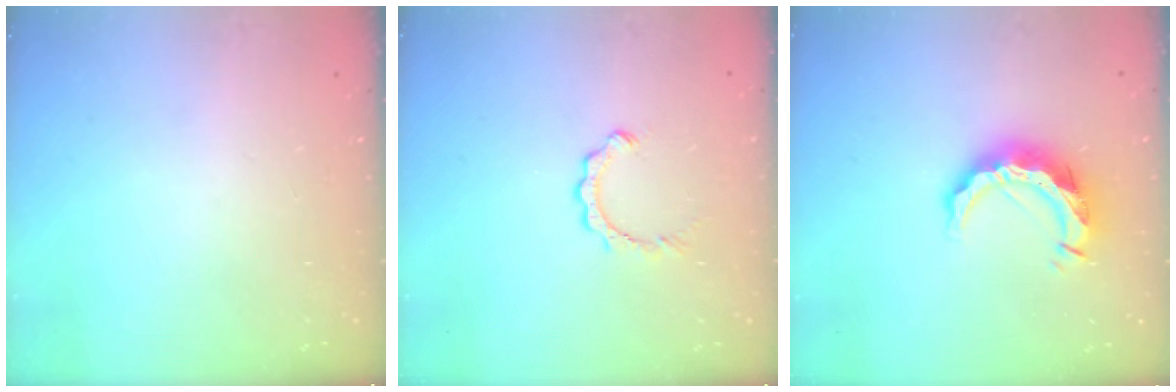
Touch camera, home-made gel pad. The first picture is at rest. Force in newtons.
{"total": 2.8, "press": 2.8, "slide": 0.3}
{"total": 11.6, "press": 11.6, "slide": 1.1}